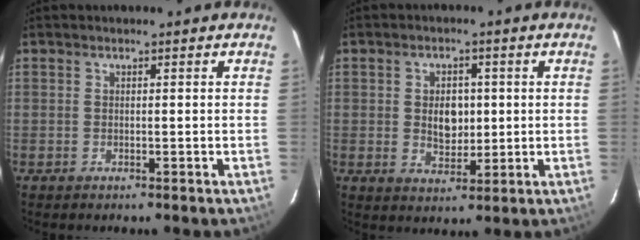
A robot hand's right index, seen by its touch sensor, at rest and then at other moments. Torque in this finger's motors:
{"motor_torque": [0.09, 0.11, 0.10, 0.02]}